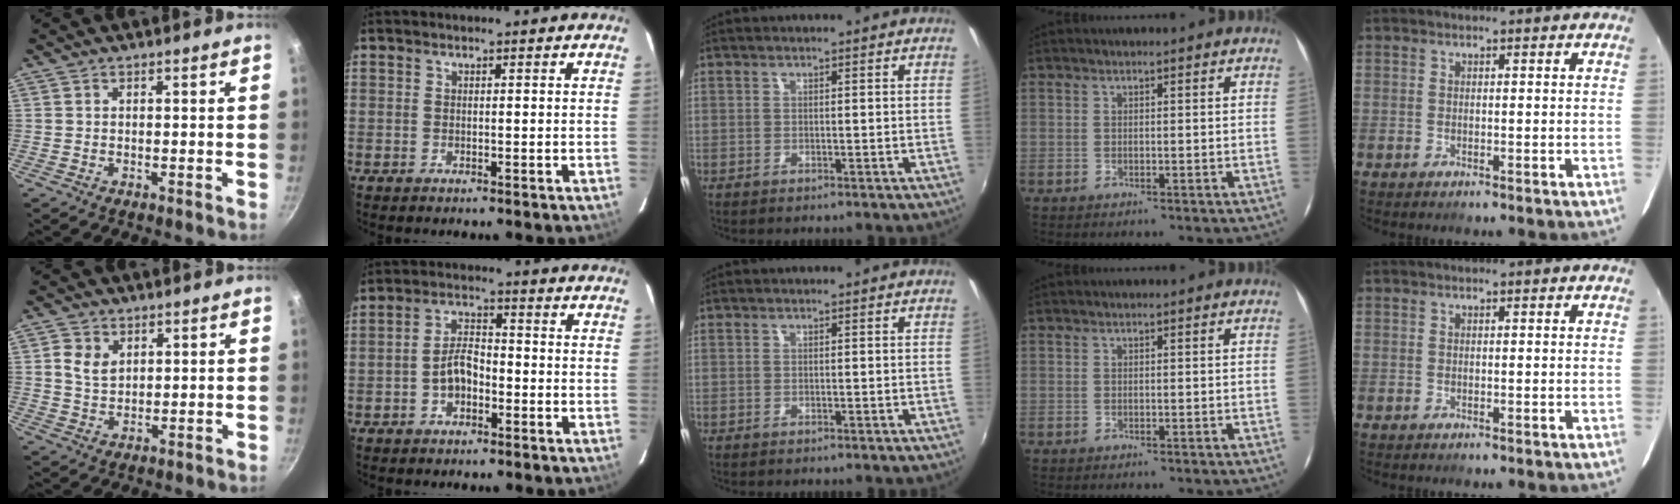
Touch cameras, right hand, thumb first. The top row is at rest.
{"thumb": {"total": 4.7, "force": [1.6, 3.4, 2.8], "torque": [-0.043, -0.006, 0.032]}, "index": {"total": 4.9, "force": [-2.0, 2.9, 3.5], "torque": [-0.066, 0.013, -0.031]}}